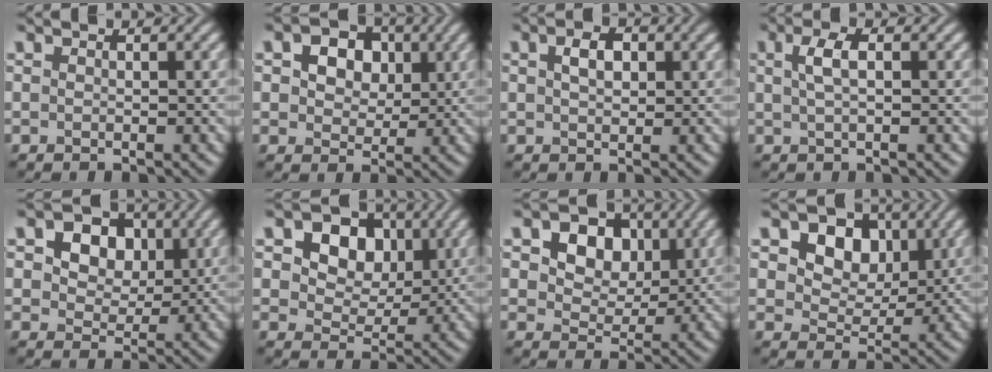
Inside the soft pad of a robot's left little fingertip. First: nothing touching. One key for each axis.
{"total": 7.4, "fx": 2.8, "fy": 5.4, "fz": 4.3, "tx": -0.074, "ty": 0.024, "tz": 0.028}
{"total": 2.8, "fx": 0.9, "fy": 1.7, "fz": 2.1, "tx": -0.039, "ty": 0.004, "tz": 0.015}
{"total": 2.3, "fx": 0.7, "fy": 0.8, "fz": 2.0, "tx": -0.038, "ty": 0.009, "tz": 0.012}
{"total": 9.6, "fx": 3.9, "fy": 7.0, "fz": 5.3, "tx": -0.089, "ty": 0.024, "tz": 0.047}
{"total": 8.9, "fx": 3.4, "fy": 6.6, "fz": 4.9, "tx": -0.096, "ty": 0.010, "tz": 0.051}
{"total": 7.6, "fx": 3.0, "fy": 5.6, "fz": 4.2, "tx": -0.089, "ty": 0.006, "tz": 0.046}
{"total": 7.0, "fx": 2.9, "fy": 5.0, "fz": 3.9, "tx": -0.087, "ty": -0.005, "tz": 0.049}